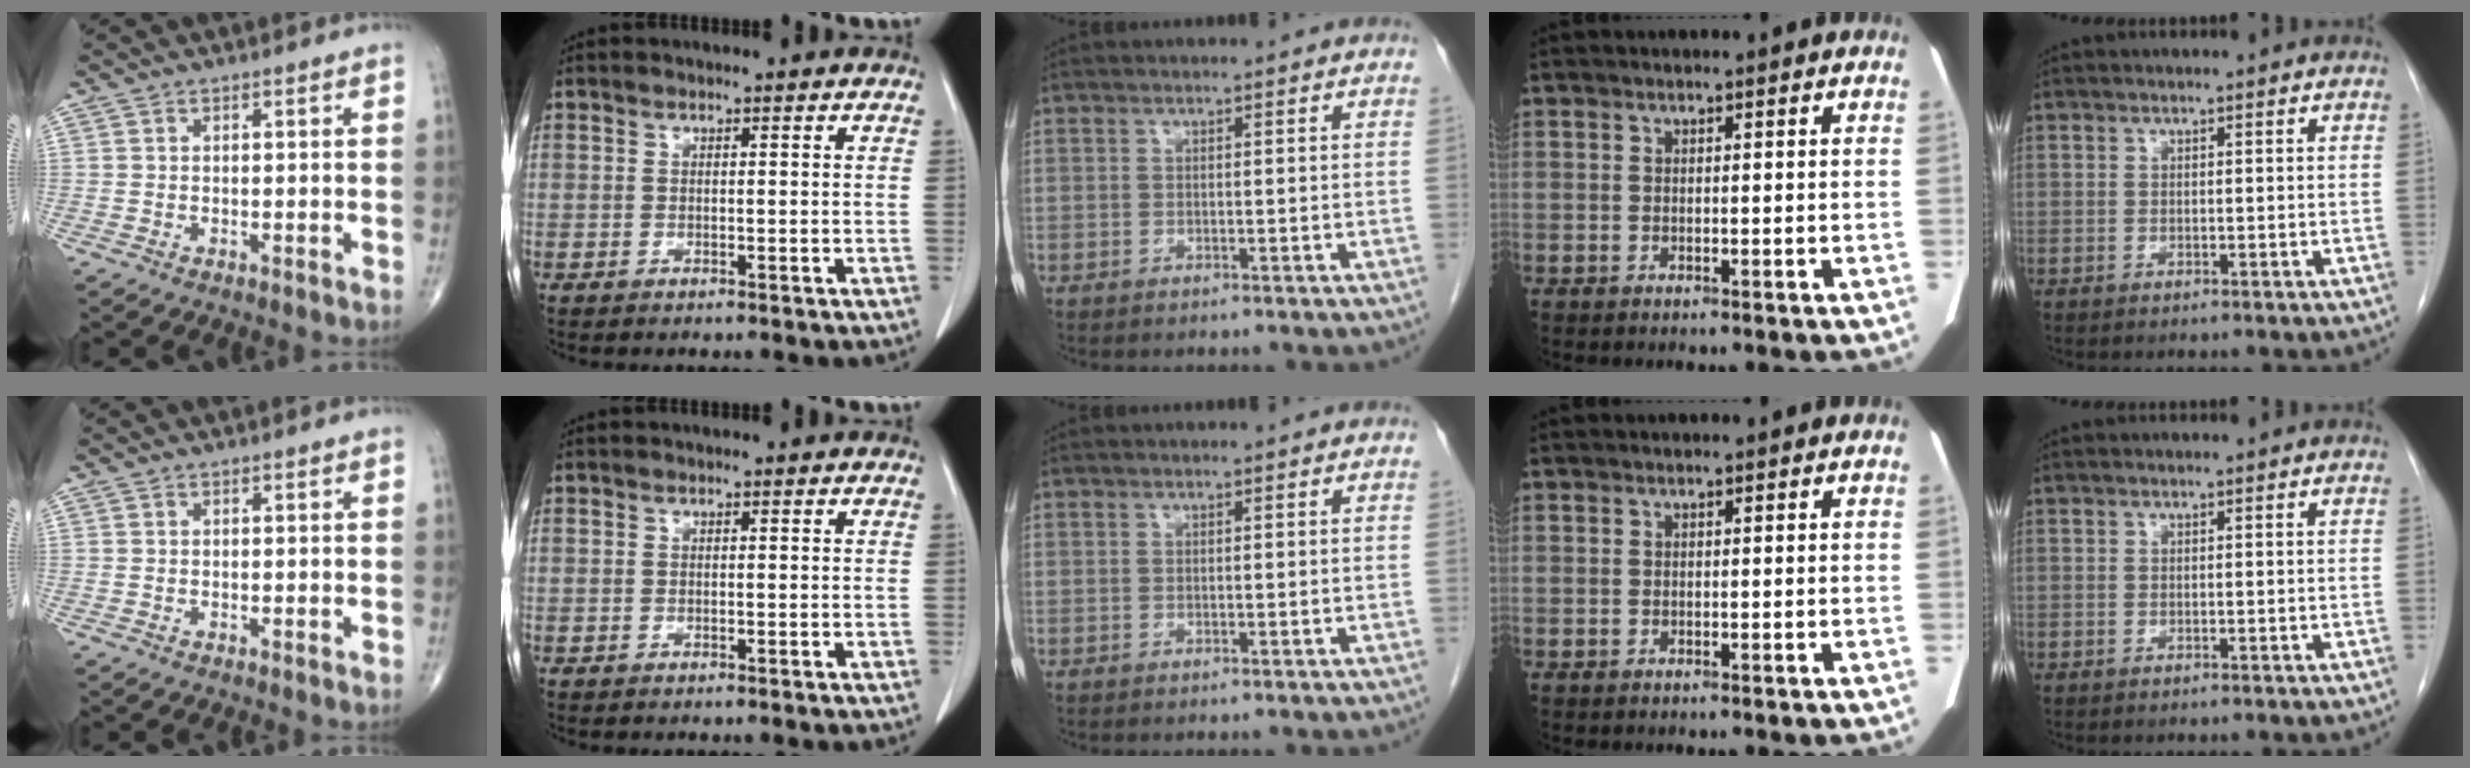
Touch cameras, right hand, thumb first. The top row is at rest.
{}